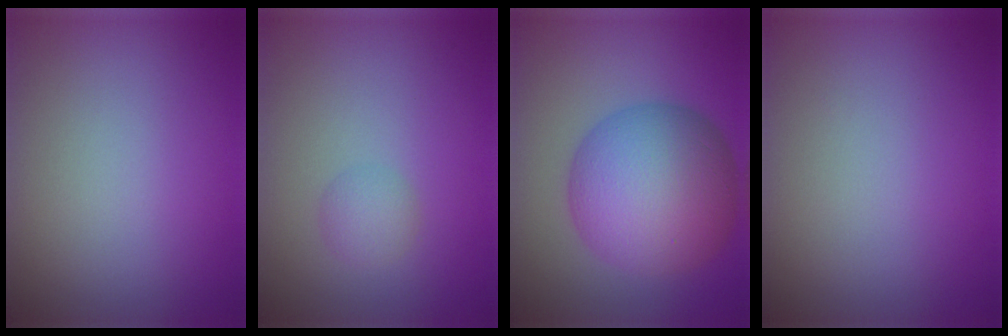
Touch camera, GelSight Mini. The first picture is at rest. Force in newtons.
{"total": 1.4, "press": 1.4, "slide": 0.0}
{"total": 10.9, "press": 10.9, "slide": 0.2}
{"total": 0.0}